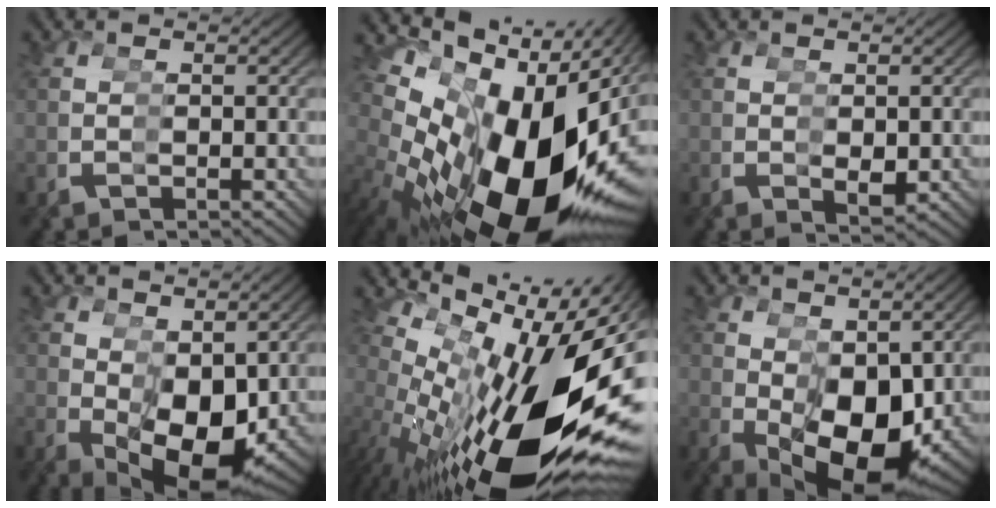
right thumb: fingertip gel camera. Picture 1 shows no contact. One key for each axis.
{"total": 24.4, "fx": -1.5, "fy": 16.0, "fz": 18.4, "tx": -0.309, "ty": -0.048, "tz": 0.002}
{"total": 1.5, "fx": 0.1, "fy": 0.8, "fz": 1.3, "tx": -0.013, "ty": -0.002, "tz": 0.002}
{"total": 9.6, "fx": -1.6, "fy": 6.0, "fz": 7.4, "tx": -0.114, "ty": -0.042, "tz": -0.003}
{"total": 21.2, "fx": -2.7, "fy": 12.4, "fz": 17.0, "tx": -0.301, "ty": -0.058, "tz": -0.009}
{"total": 12.0, "fx": -2.2, "fy": 7.6, "fz": 9.0, "tx": -0.142, "ty": -0.047, "tz": -0.012}